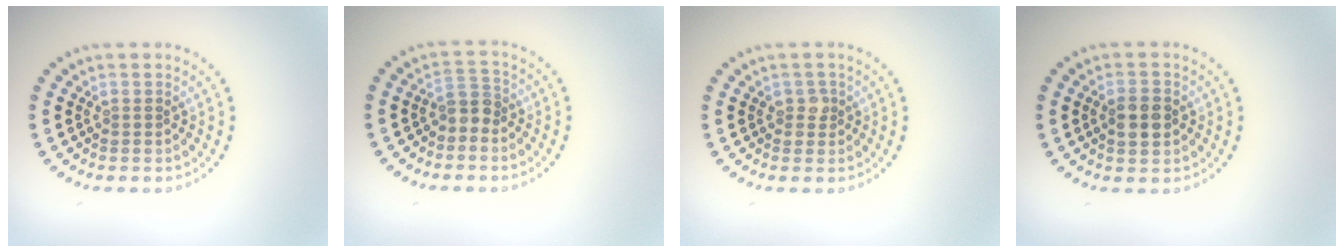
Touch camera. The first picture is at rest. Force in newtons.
{"total": 2.0, "press": 1.5, "slide": 1.3}
{"total": 1.1, "press": 1.0, "slide": 0.3}
{"total": 2.6, "press": 2.6, "slide": 0.3}